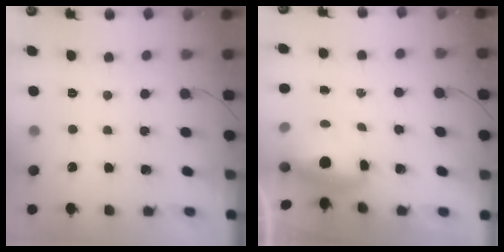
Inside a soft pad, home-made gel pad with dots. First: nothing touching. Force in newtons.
{"total": 5.3, "press": 5.3, "slide": 0.6}